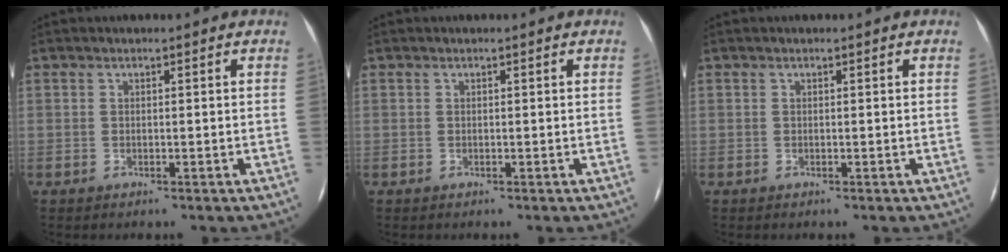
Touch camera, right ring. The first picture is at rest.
{"total": 0.0}
{"total": 0.0}